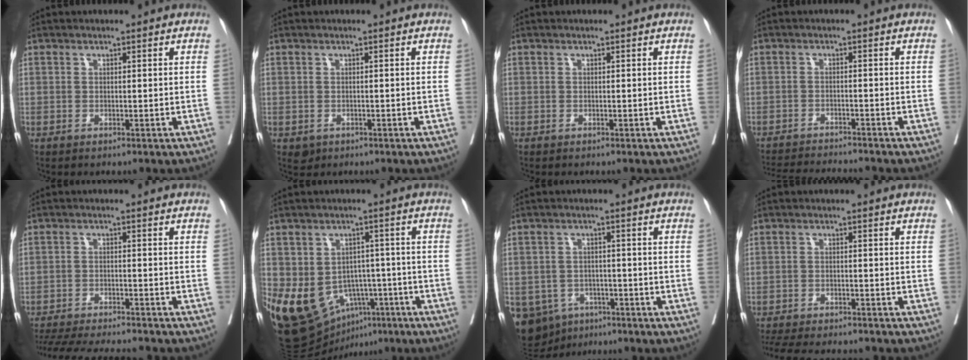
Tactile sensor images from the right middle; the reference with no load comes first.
{"total": 1.3, "force": [-0.5, 1.2, 0.4], "torque": [-0.004, 0.002, -0.001]}
{"total": 0.0}
{"total": 9.9, "force": [-9.5, 0.0, 2.7], "torque": [-0.036, -0.009, -0.143]}
{"total": 15.9, "force": [-14.5, 1.8, 6.3], "torque": [-0.122, -0.025, -0.208]}
{"total": 15.2, "force": [-5.8, 11.6, 7.9], "torque": [-0.144, 0.017, -0.069]}
{"total": 11.8, "force": [-6.2, 9.4, 3.6], "torque": [-0.099, 0.009, -0.080]}
{"total": 14.1, "force": [-12.7, 2.6, 5.5], "torque": [-0.108, -0.018, -0.176]}